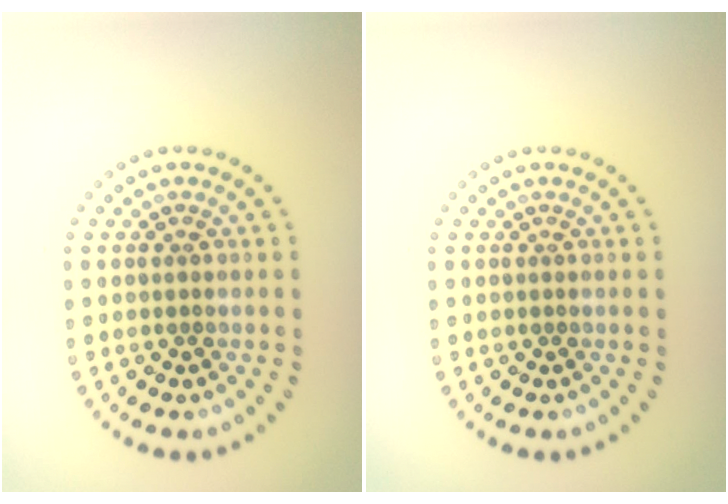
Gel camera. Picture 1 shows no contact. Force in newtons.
{"total": 0.0}